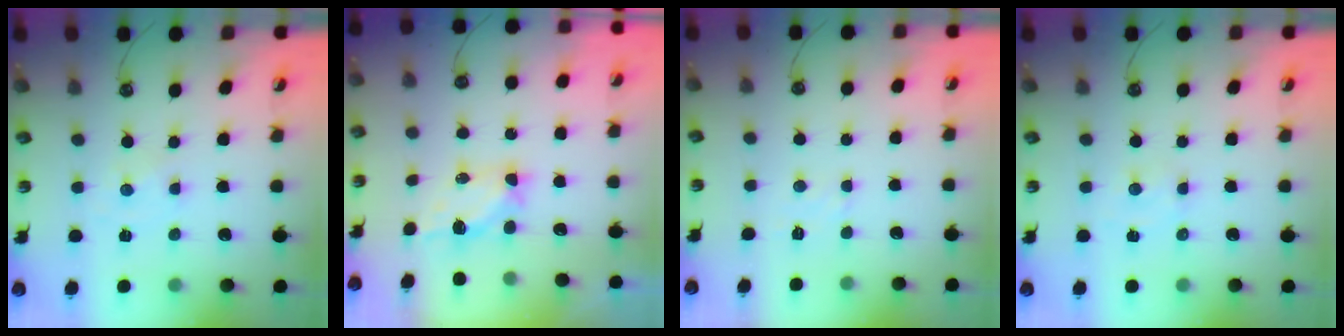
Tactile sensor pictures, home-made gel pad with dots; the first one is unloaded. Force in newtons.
{"total": 5.5, "press": 5.5, "slide": 0.3}
{"total": 5.1, "press": 5.0, "slide": 0.6}
{"total": 3.1, "press": 3.1, "slide": 0.5}